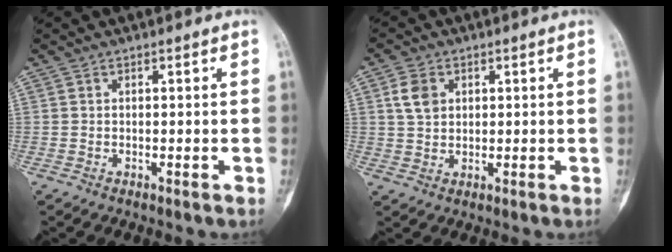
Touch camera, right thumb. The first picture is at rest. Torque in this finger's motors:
{"motor_torque": [0.80, 0.51, 0.10, -0.68, 0.05]}